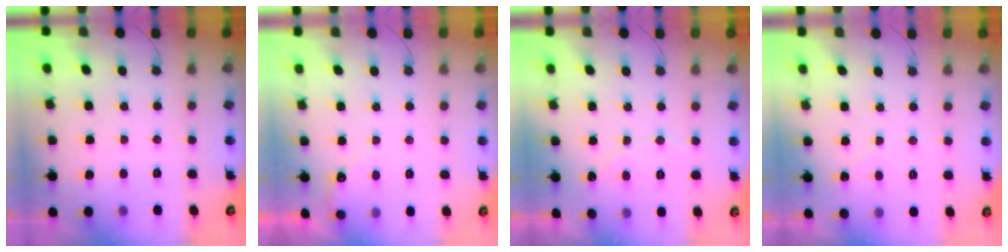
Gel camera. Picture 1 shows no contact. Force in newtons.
{"total": 2.8, "press": 2.8, "slide": 0.1}
{"total": 5.0, "press": 4.9, "slide": 0.3}
{"total": 2.1, "press": 2.1, "slide": 0.1}